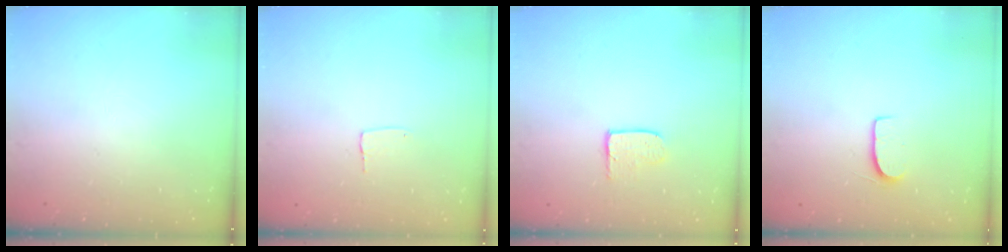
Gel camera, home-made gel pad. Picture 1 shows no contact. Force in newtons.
{"total": 3.7, "press": 3.7, "slide": 0.1}
{"total": 3.9, "press": 3.9, "slide": 0.4}
{"total": 7.1, "press": 7.1, "slide": 0.6}